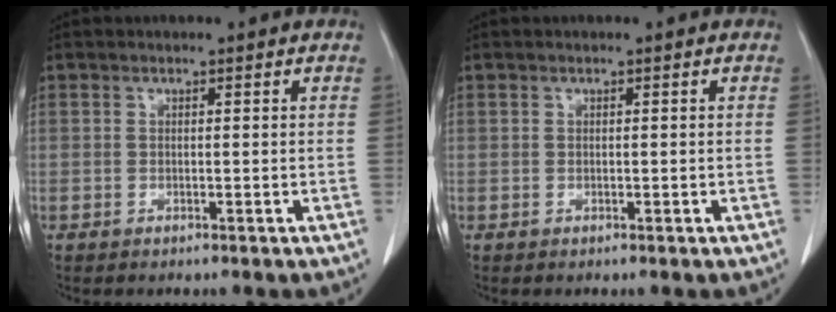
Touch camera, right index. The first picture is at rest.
{"total": 0.0}